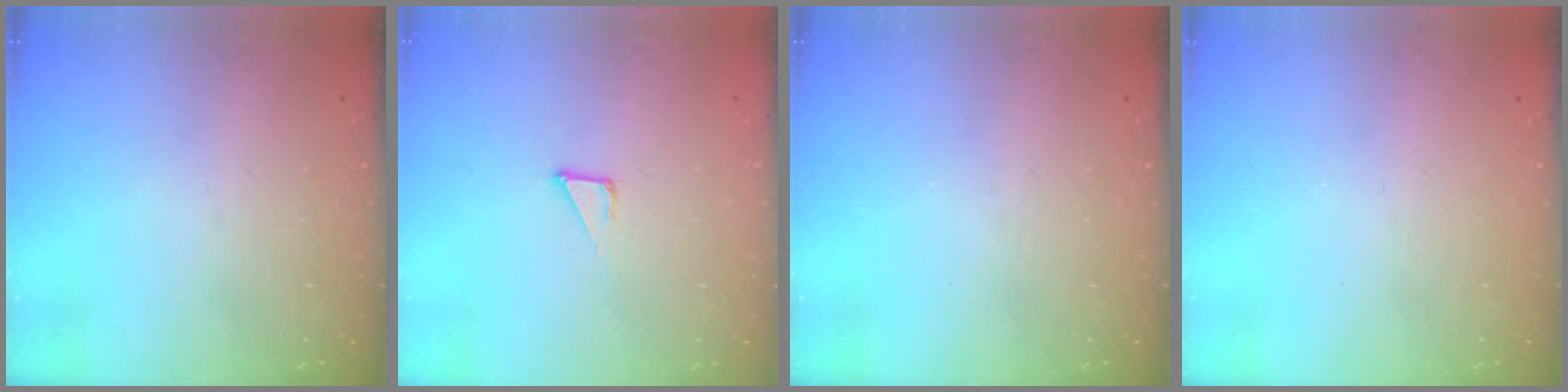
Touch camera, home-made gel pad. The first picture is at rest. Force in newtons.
{"total": 3.1, "press": 3.1, "slide": 0.2}
{"total": 0.0}
{"total": 0.0}